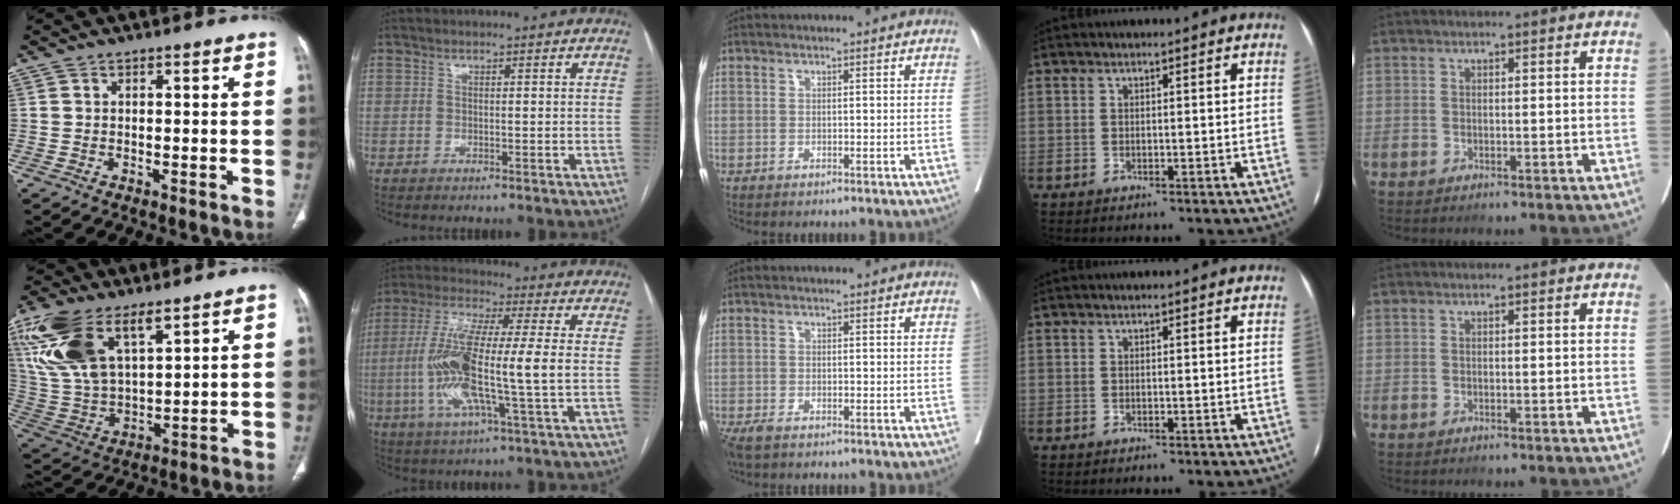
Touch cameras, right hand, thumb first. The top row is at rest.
{"thumb": {"total": 18.4, "force": [10.2, 8.4, 12.9], "torque": [-0.267, -0.023, 0.210]}, "index": {"total": 15.2, "force": [-1.7, 1.0, 15.1], "torque": [-0.312, 0.001, -0.037]}, "middle": {"total": 4.0, "force": [-3.0, 1.4, 2.3], "torque": [-0.044, -0.011, -0.050]}}